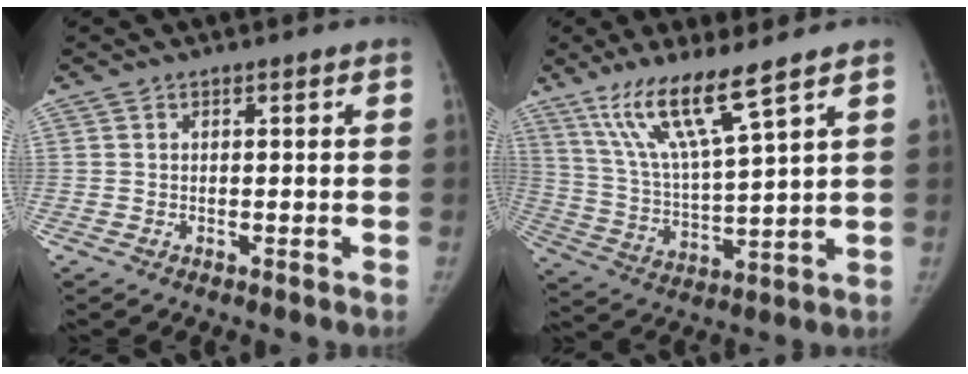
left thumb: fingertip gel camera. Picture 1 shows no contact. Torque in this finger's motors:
{"motor_torque": [0.27, 0.23, 1.44, -1.33, 0.10]}